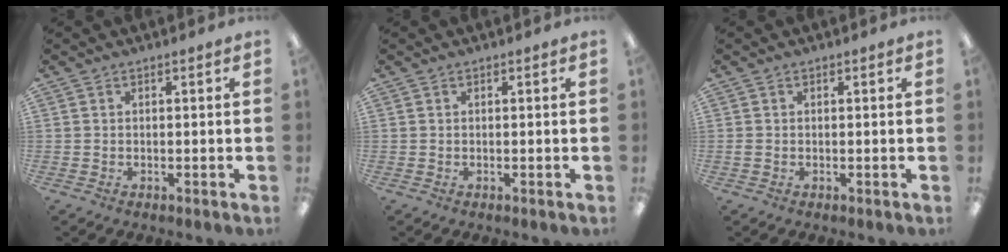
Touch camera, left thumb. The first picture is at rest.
{"total": 0.0}
{"total": 0.5, "force": [0.0, 0.4, 0.4], "torque": [-0.007, 0.003, -0.001]}